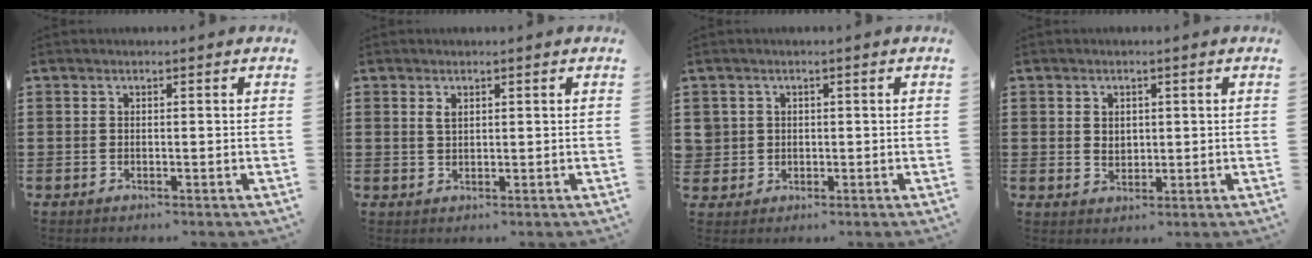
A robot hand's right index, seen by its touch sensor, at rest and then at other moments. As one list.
[{"total": 1.4, "force": [0.8, 0.7, 0.9], "torque": [-0.021, 0.003, 0.013]}, {"total": 2.0, "force": [0.2, 2.0, 0.0], "torque": [-0.012, 0.010, 0.000]}, {"total": 1.9, "force": [0.7, 1.6, 0.8], "torque": [-0.019, 0.010, 0.011]}]